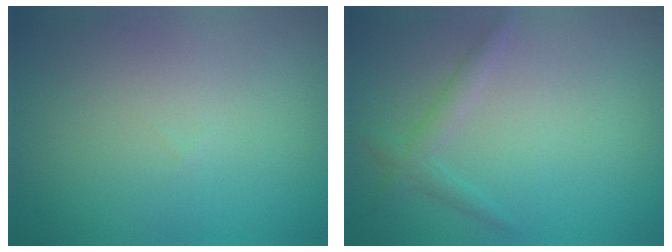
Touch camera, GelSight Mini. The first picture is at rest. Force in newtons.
{"total": 1.6, "press": 1.6, "slide": 0.1}